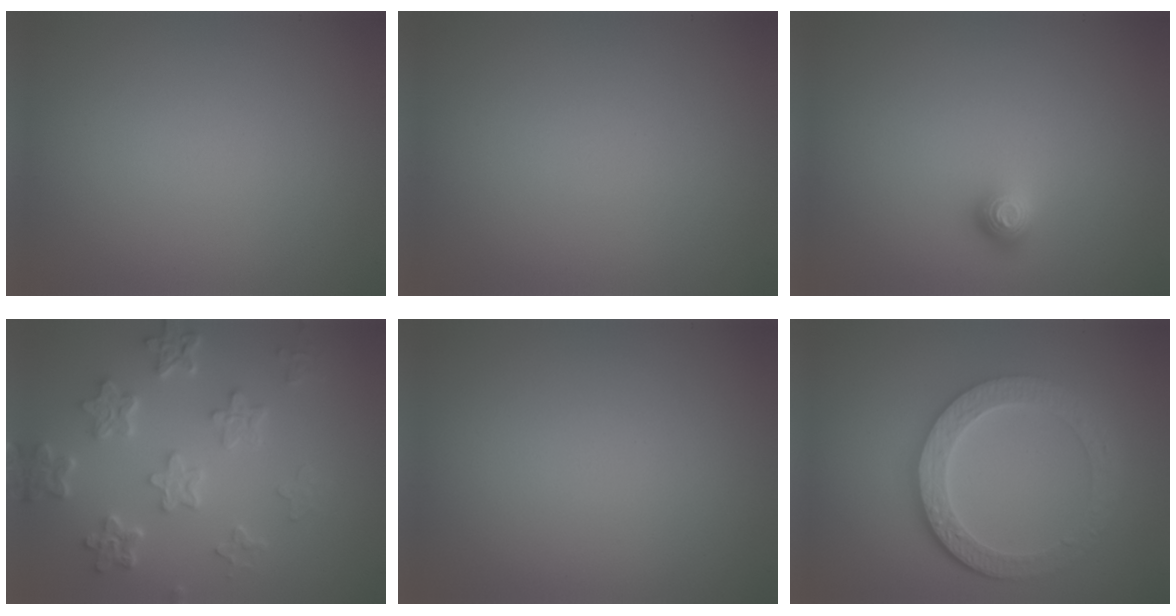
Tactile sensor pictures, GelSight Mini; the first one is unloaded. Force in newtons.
{"total": 0.0}
{"total": 1.7, "press": 1.3, "slide": 1.1}
{"total": 5.7, "press": 4.3, "slide": 3.7}
{"total": 0.0}
{"total": 5.8, "press": 4.5, "slide": 3.6}